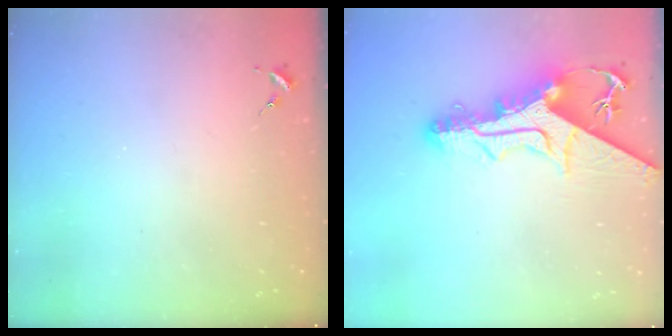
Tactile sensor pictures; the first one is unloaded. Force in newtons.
{"total": 17.8, "press": 17.7, "slide": 1.8}